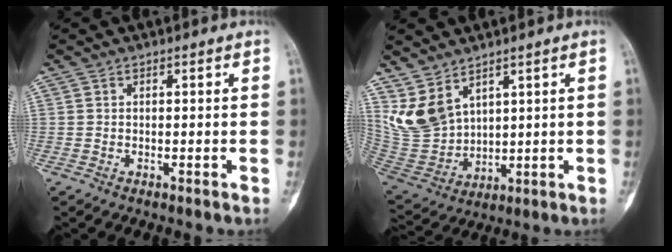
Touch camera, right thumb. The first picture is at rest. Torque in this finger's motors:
{"motor_torque": [0.79, 0.95, 0.06, 0.10, 0.04]}